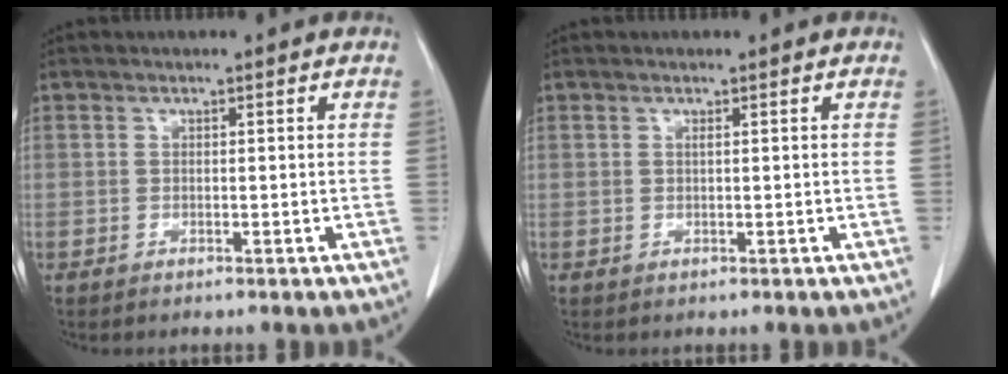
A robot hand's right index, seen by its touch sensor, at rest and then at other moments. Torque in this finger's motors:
{"motor_torque": [0.01, 0.00, 0.01, 0.02]}